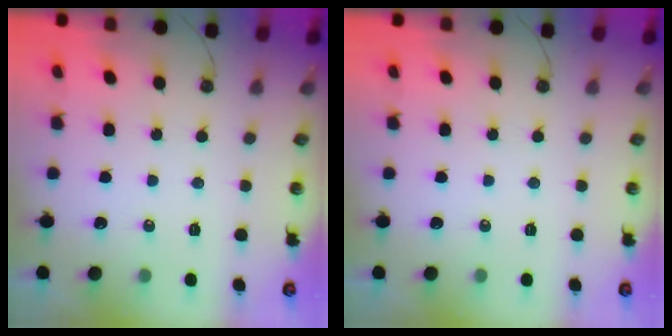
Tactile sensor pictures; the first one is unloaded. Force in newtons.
{"total": 0.0}